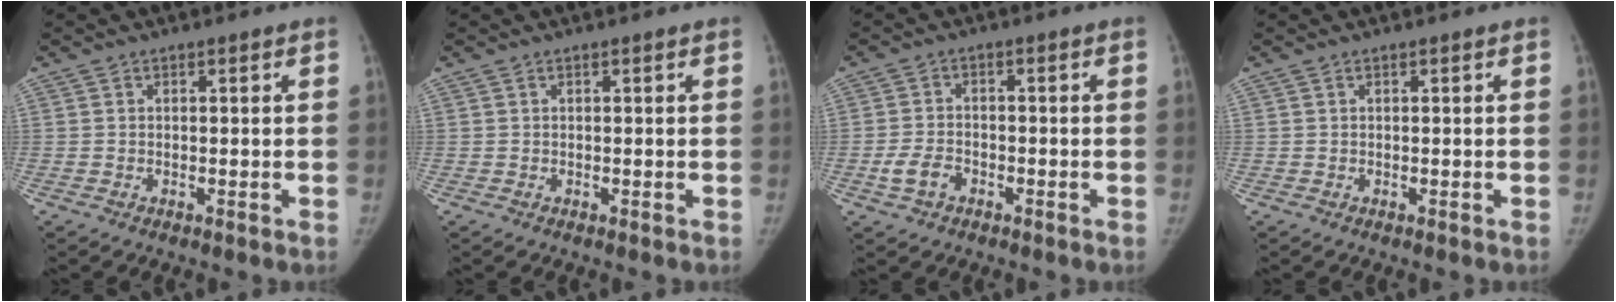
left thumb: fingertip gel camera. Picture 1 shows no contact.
{"total": 0.0}
{"total": 4.3, "force": [-2.0, 2.9, 2.5], "torque": [-0.050, 0.015, -0.036]}
{"total": 0.0}